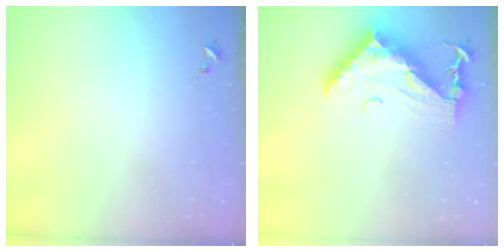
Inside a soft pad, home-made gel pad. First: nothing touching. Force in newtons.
{"total": 14.4, "press": 14.3, "slide": 1.4}